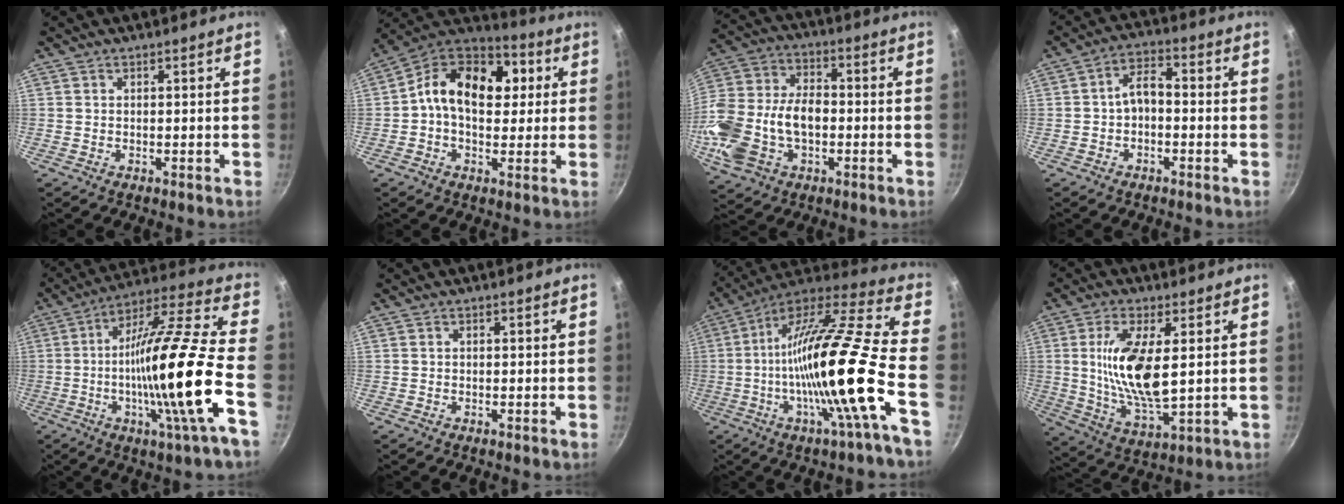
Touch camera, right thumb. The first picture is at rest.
{"total": 17.5, "force": [2.6, 12.0, 12.5], "torque": [-0.162, 0.024, 0.016]}
{"total": 18.8, "force": [-3.0, 12.4, 13.8], "torque": [-0.273, 0.036, -0.053]}
{"total": 5.3, "force": [-1.1, 3.3, 4.0], "torque": [-0.059, 0.030, -0.024]}
{"total": 23.2, "force": [-5.4, 2.2, 22.4], "torque": [-0.346, 0.021, -0.101]}
{"total": 0.0}
{"total": 24.6, "force": [-5.9, 2.7, 23.7], "torque": [-0.375, 0.006, -0.115]}
{"total": 14.4, "force": [2.3, 5.7, 13.1], "torque": [-0.248, -0.015, 0.047]}